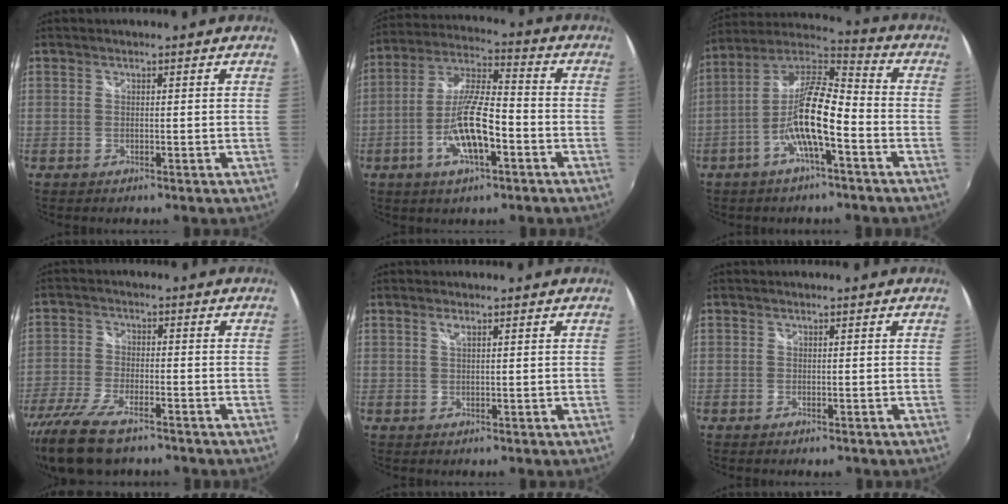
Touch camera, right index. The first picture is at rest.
{"total": 12.8, "force": [-4.9, 3.4, 11.3], "torque": [-0.234, -0.001, -0.090]}
{"total": 13.2, "force": [-4.8, 2.8, 12.0], "torque": [-0.233, 0.007, -0.096]}
{"total": 12.8, "force": [-9.7, 4.4, 7.2], "torque": [-0.172, -0.041, -0.183]}
{"total": 1.0, "force": [0.5, 0.1, 0.8], "torque": [-0.014, 0.001, 0.009]}
{"total": 1.0, "force": [-0.7, 0.6, 0.4], "torque": [-0.007, -0.001, -0.012]}